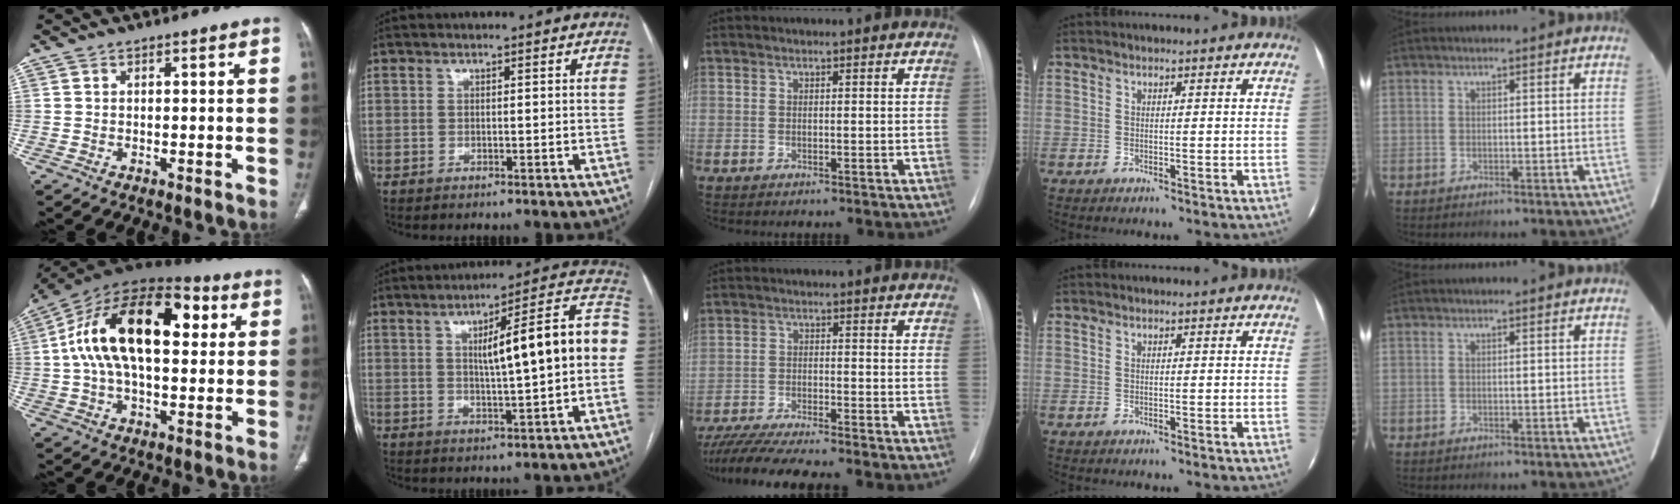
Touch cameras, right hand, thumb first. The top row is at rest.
{"thumb": {"total": 23.8, "force": [4.6, 12.7, 19.6], "torque": [-0.331, 0.034, 0.066]}, "index": {"total": 15.0, "force": [0.8, 1.4, 14.9], "torque": [-0.205, 0.039, 0.012]}, "middle": {"total": 10.0, "force": [-8.7, -0.2, 4.9], "torque": [-0.081, -0.023, -0.141]}}